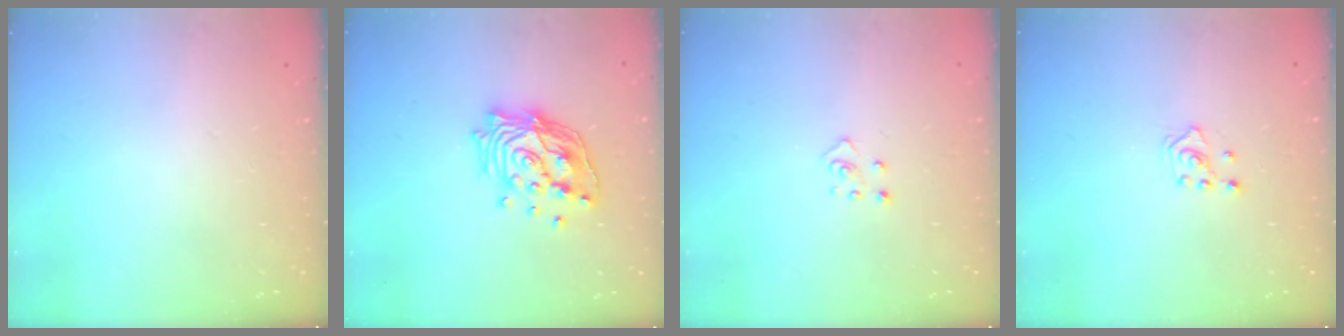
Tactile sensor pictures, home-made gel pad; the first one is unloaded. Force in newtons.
{"total": 17.1, "press": 17.1, "slide": 1.3}
{"total": 2.8, "press": 2.8, "slide": 0.3}
{"total": 2.0, "press": 1.8, "slide": 0.9}